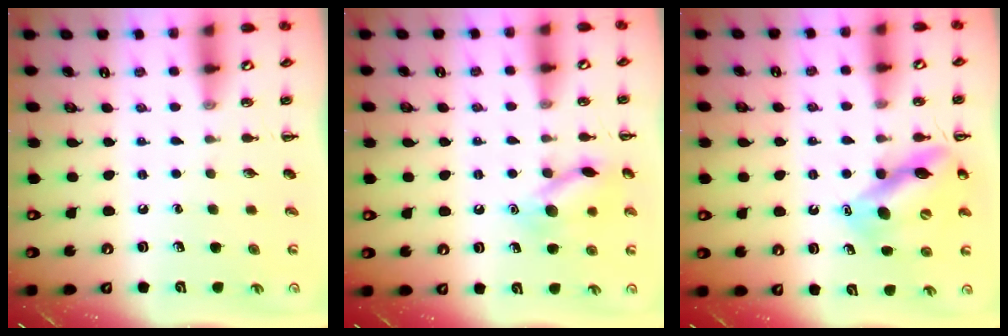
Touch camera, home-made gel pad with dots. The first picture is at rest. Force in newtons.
{"total": 13.0, "press": 13.0, "slide": 0.8}
{"total": 12.2, "press": 11.9, "slide": 2.8}